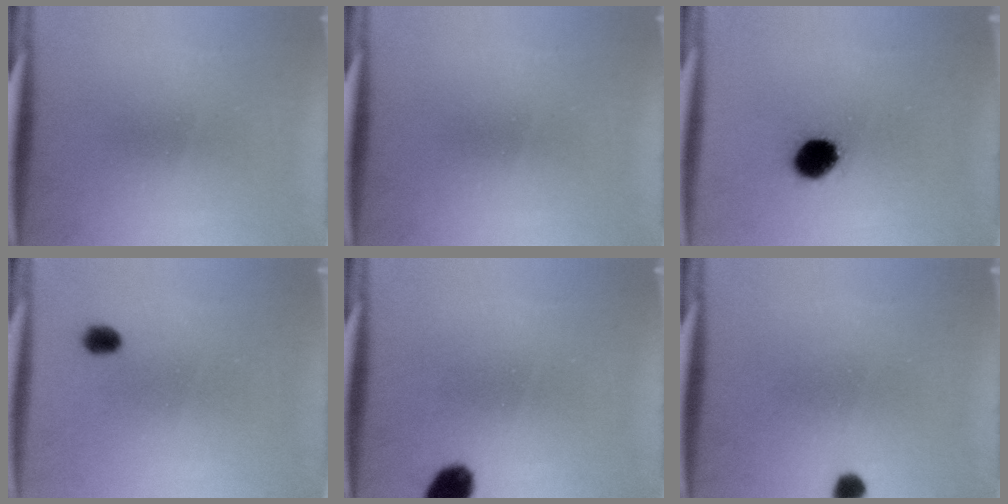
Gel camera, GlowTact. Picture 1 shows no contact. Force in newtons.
{"total": 0.0}
{"total": 7.2}
{"total": 2.7}
{"total": 5.4}
{"total": 2.0}